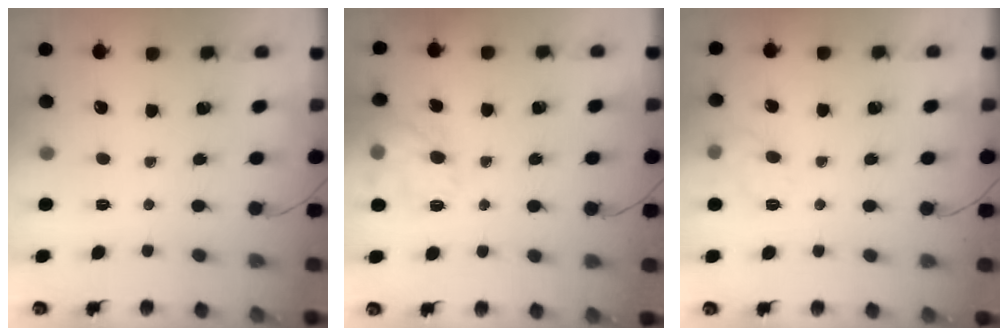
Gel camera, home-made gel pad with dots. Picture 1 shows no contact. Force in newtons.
{"total": 13.0, "press": 13.0, "slide": 0.1}
{"total": 8.1, "press": 8.0, "slide": 1.0}